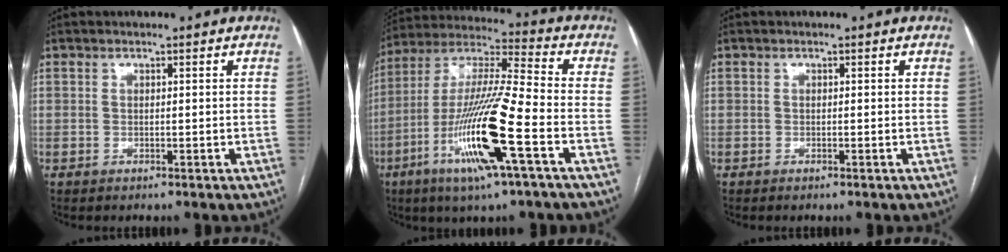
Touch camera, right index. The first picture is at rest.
{"total": 17.6, "force": [-6.6, 0.3, 16.3], "torque": [-0.328, -0.015, -0.126]}
{"total": 0.0}